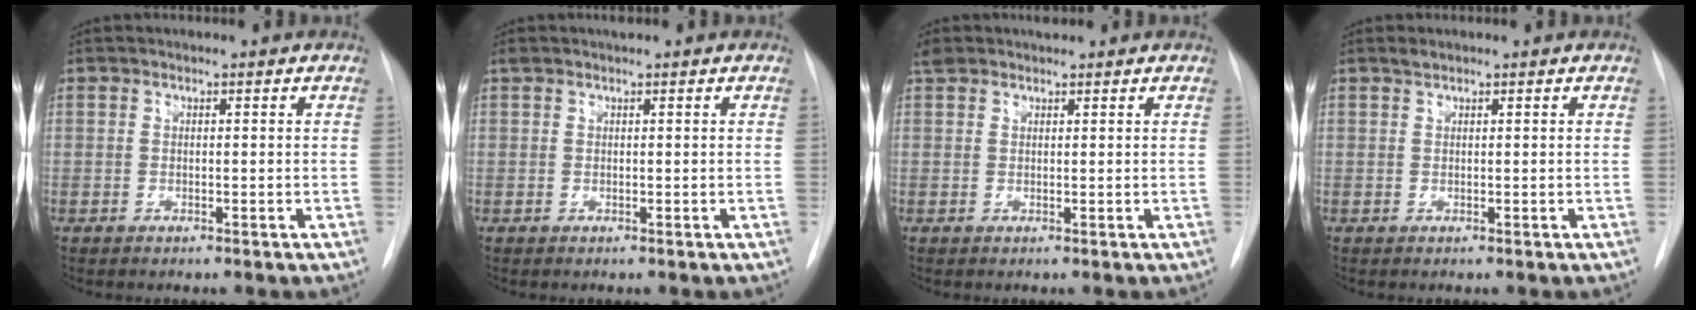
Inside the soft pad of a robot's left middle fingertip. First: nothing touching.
{"total": 1.0, "force": [0.8, 0.0, 0.5], "torque": [-0.014, 0.016, 0.019]}
{"total": 2.3, "force": [2.1, 0.9, 0.6], "torque": [-0.015, 0.019, 0.036]}
{"total": 0.7, "force": [0.6, 0.1, 0.2], "torque": [-0.010, 0.003, 0.015]}